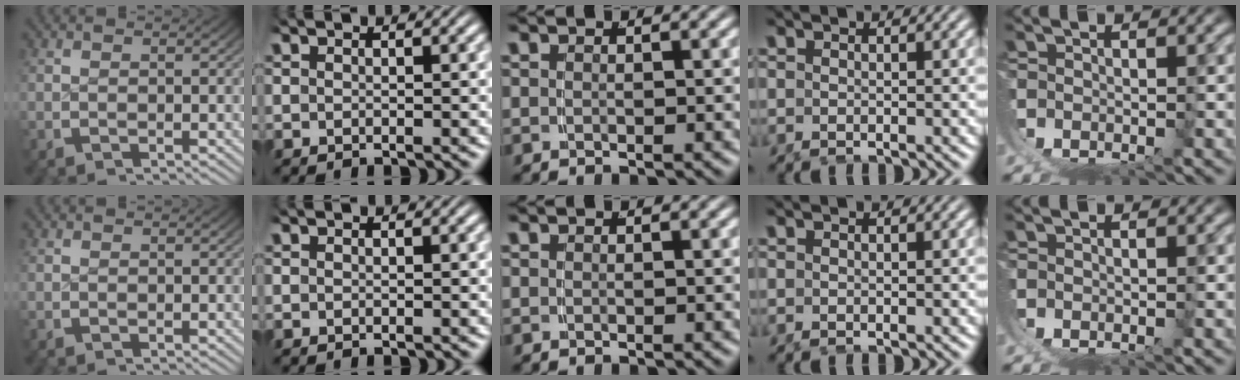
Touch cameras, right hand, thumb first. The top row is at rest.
{}